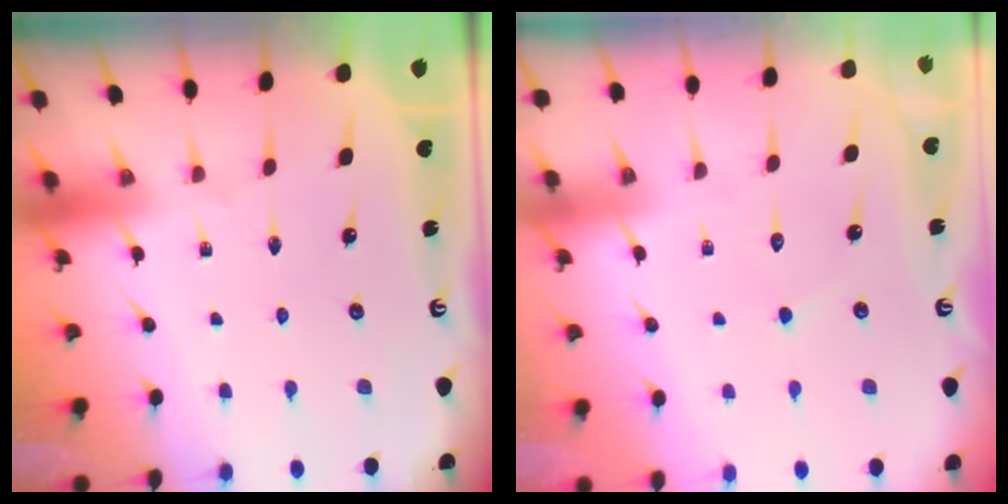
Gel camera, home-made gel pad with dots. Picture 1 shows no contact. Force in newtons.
{"total": 3.8, "press": 3.8, "slide": 0.2}